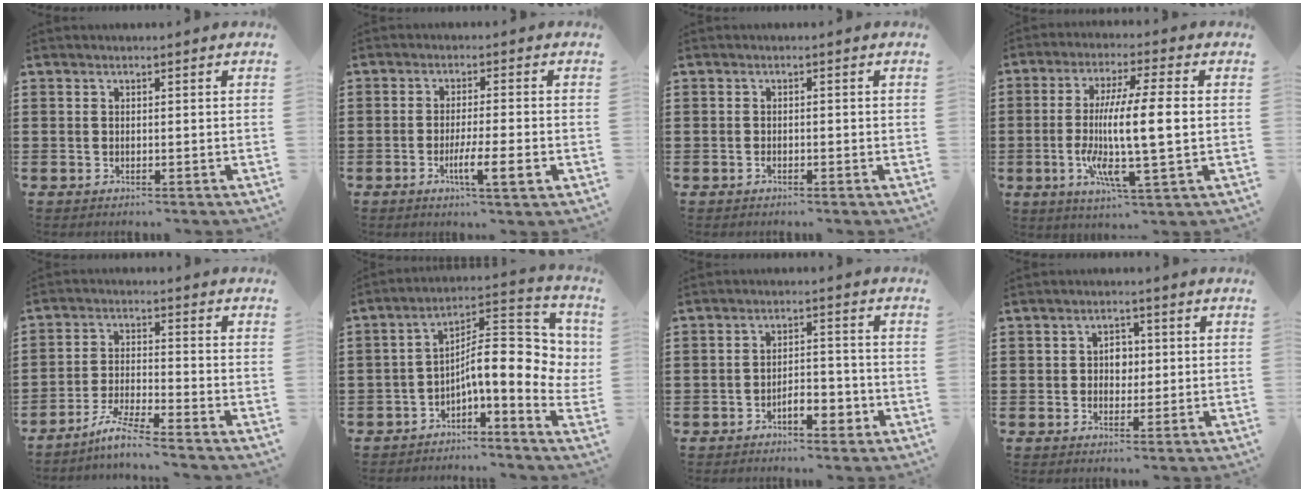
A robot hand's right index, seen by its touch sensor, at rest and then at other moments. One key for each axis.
{"total": 6.2, "fx": -2.2, "fy": 0.6, "fz": 5.7, "tx": -0.092, "ty": -0.009, "tz": -0.036}
{"total": 0.8, "fx": -0.5, "fy": 0.1, "fz": 0.6, "tx": -0.012, "ty": -0.002, "tz": -0.009}
{"total": 11.5, "fx": -1.0, "fy": 1.4, "fz": 11.4, "tx": -0.210, "ty": -0.001, "tz": -0.022}
{"total": 5.3, "fx": -4.8, "fy": -0.4, "fz": 2.4, "tx": -0.062, "ty": -0.014, "tz": -0.097}
{"total": 11.0, "fx": -0.4, "fy": 3.4, "fz": 10.5, "tx": -0.165, "ty": -0.024, "tz": -0.013}
{"total": 5.1, "fx": -2.7, "fy": 2.1, "fz": 3.7, "tx": -0.061, "ty": 0.010, "tz": -0.050}
{"total": 2.8, "fx": 0.1, "fy": 2.2, "fz": 1.7, "tx": -0.032, "ty": 0.005, "tz": -0.003}